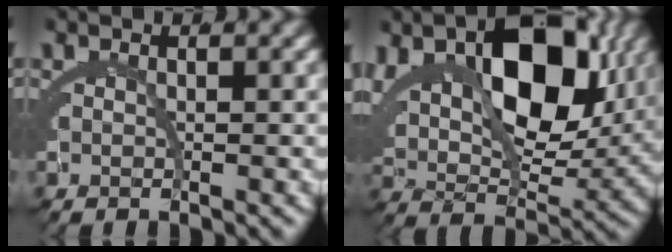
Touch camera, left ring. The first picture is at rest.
{"total": 12.4, "force": [6.1, 6.0, 8.9], "torque": [-0.153, 0.005, 0.107]}